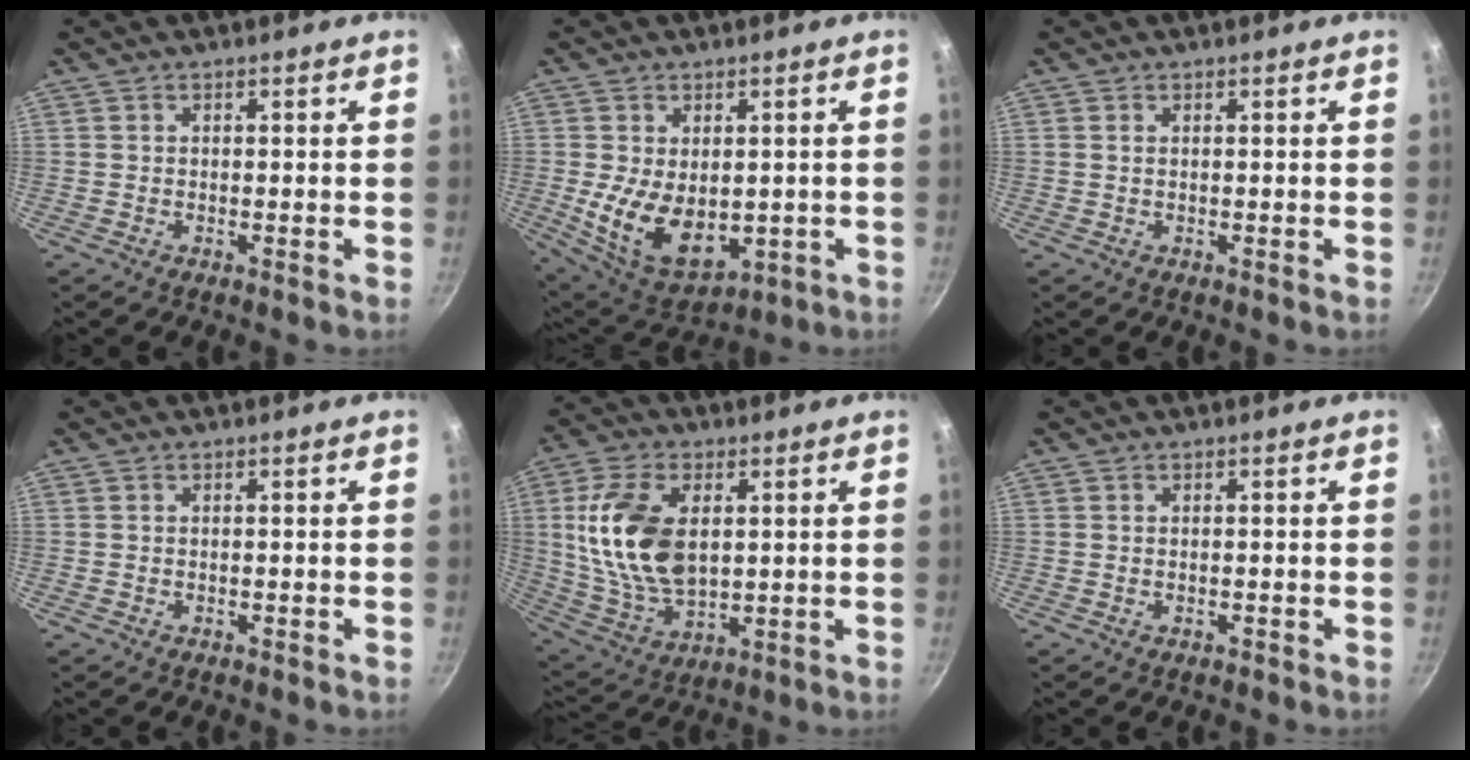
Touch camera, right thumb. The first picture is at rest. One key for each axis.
{"total": 13.4, "fx": -0.9, "fy": 8.7, "fz": 10.2, "tx": -0.158, "ty": -0.022, "tz": 0.014}
{"total": 0.6, "fx": 0.2, "fy": 0.3, "fz": 0.5, "tx": -0.009, "ty": 0.001, "tz": 0.003}
{"total": 0.0}
{"total": 17.5, "fx": 2.9, "fy": 10.4, "fz": 13.7, "tx": -0.249, "ty": -0.012, "tz": 0.067}
{"total": 0.5, "fx": -0.2, "fy": 0.3, "fz": 0.4, "tx": -0.005, "ty": 0.002, "tz": -0.003}